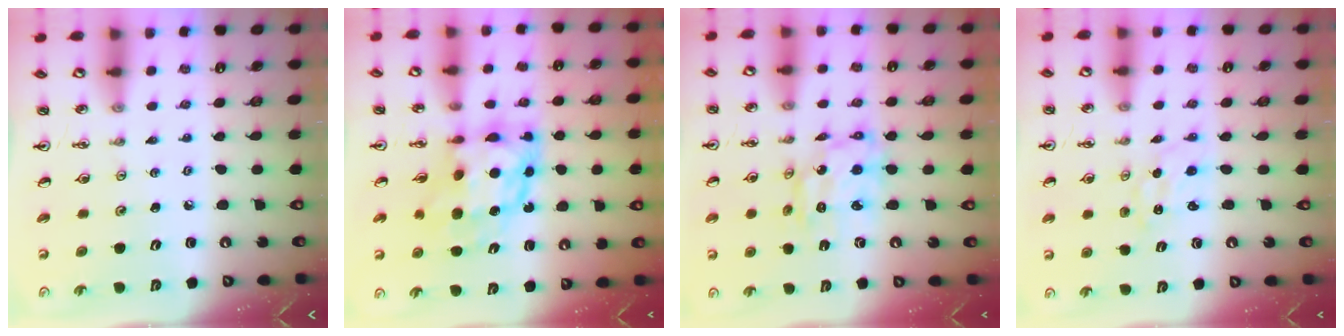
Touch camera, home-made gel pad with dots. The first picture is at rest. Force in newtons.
{"total": 10.1, "press": 10.0, "slide": 1.0}
{"total": 8.1, "press": 8.1, "slide": 0.8}
{"total": 0.0}